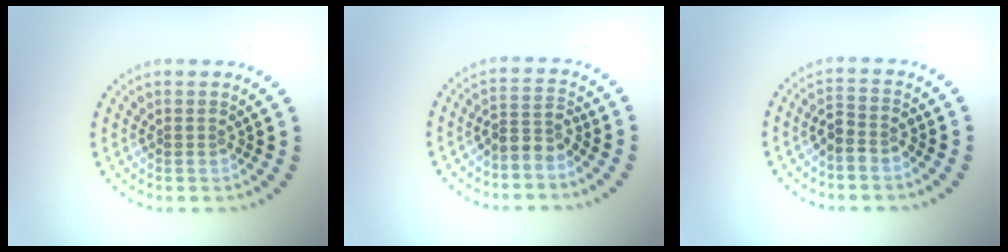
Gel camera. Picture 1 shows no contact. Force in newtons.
{"total": 2.4, "press": 1.7, "slide": 1.6}
{"total": 2.0, "press": 1.7, "slide": 1.1}